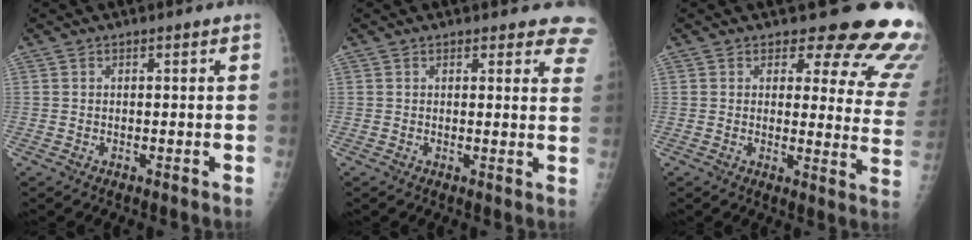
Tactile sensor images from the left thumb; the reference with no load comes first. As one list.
[{"total": 7.7, "force": [6.9, 2.7, 2.1], "torque": [0.028, -0.025, 0.048]}, {"total": 16.8, "force": [14.6, 5.8, 5.9], "torque": [-0.013, -0.121, 0.139]}]